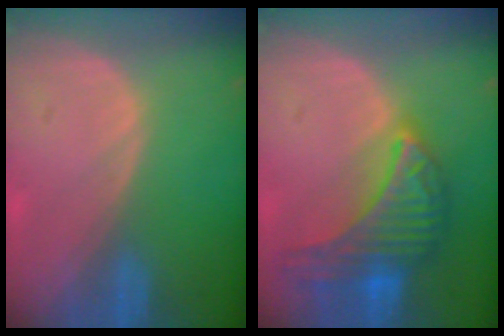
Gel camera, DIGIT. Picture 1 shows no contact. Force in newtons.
{"total": 9.8, "press": 9.8, "slide": 0.6}